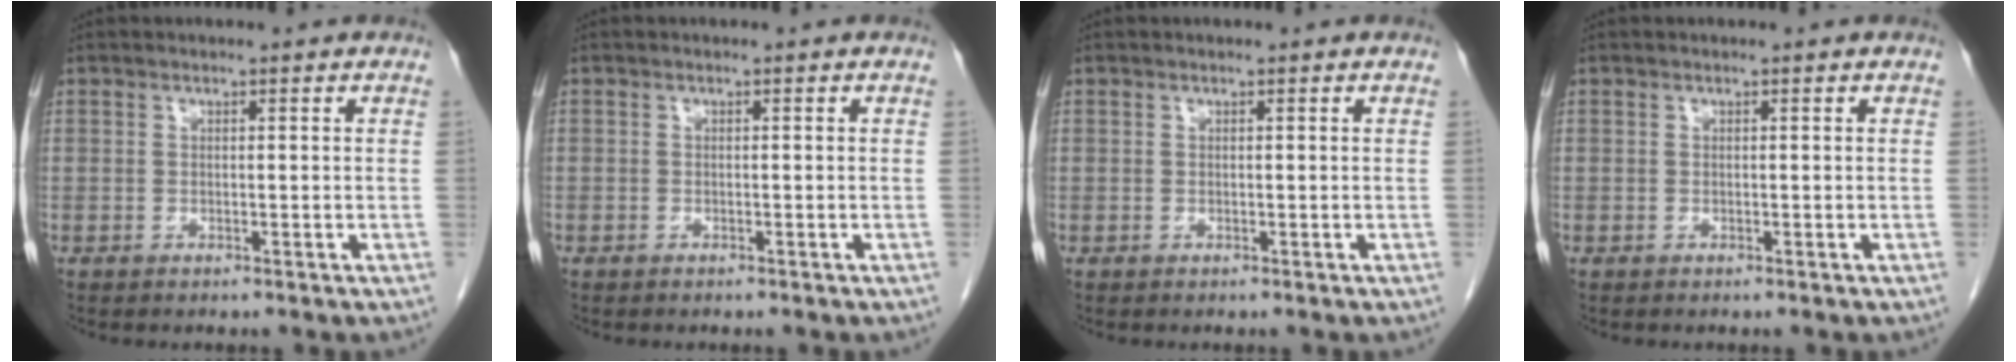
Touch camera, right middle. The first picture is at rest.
{"total": 0.0}
{"total": 0.0}
{"total": 0.0}